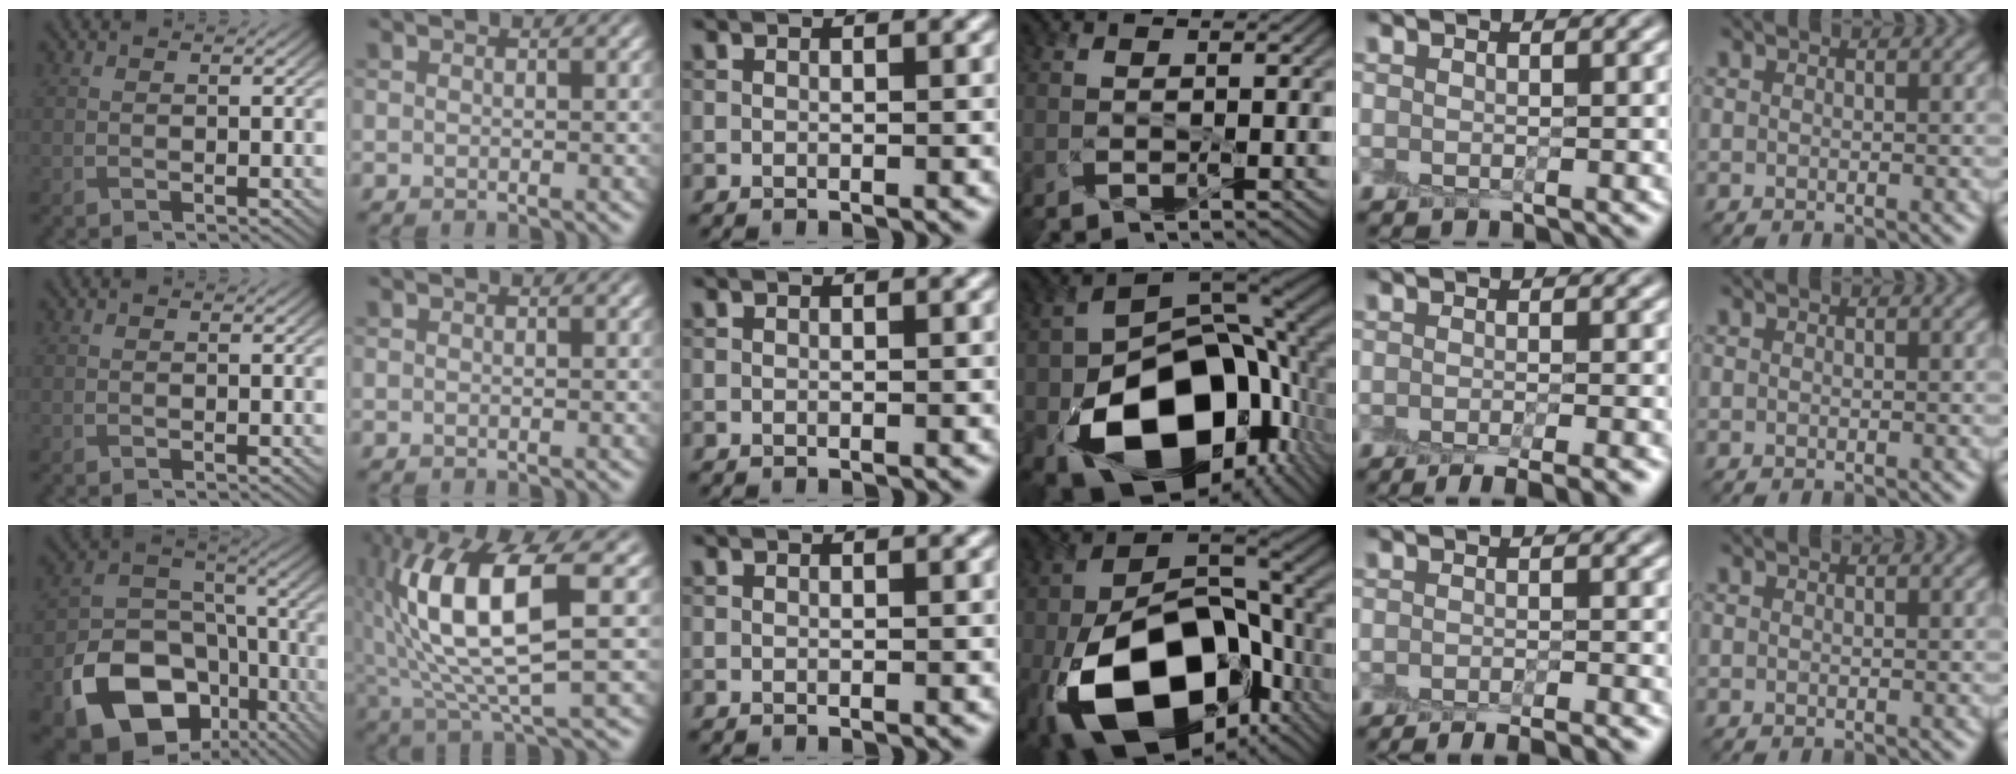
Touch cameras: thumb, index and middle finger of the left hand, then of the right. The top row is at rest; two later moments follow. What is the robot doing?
{"motion": "peel", "object": "plastic screen protector"}